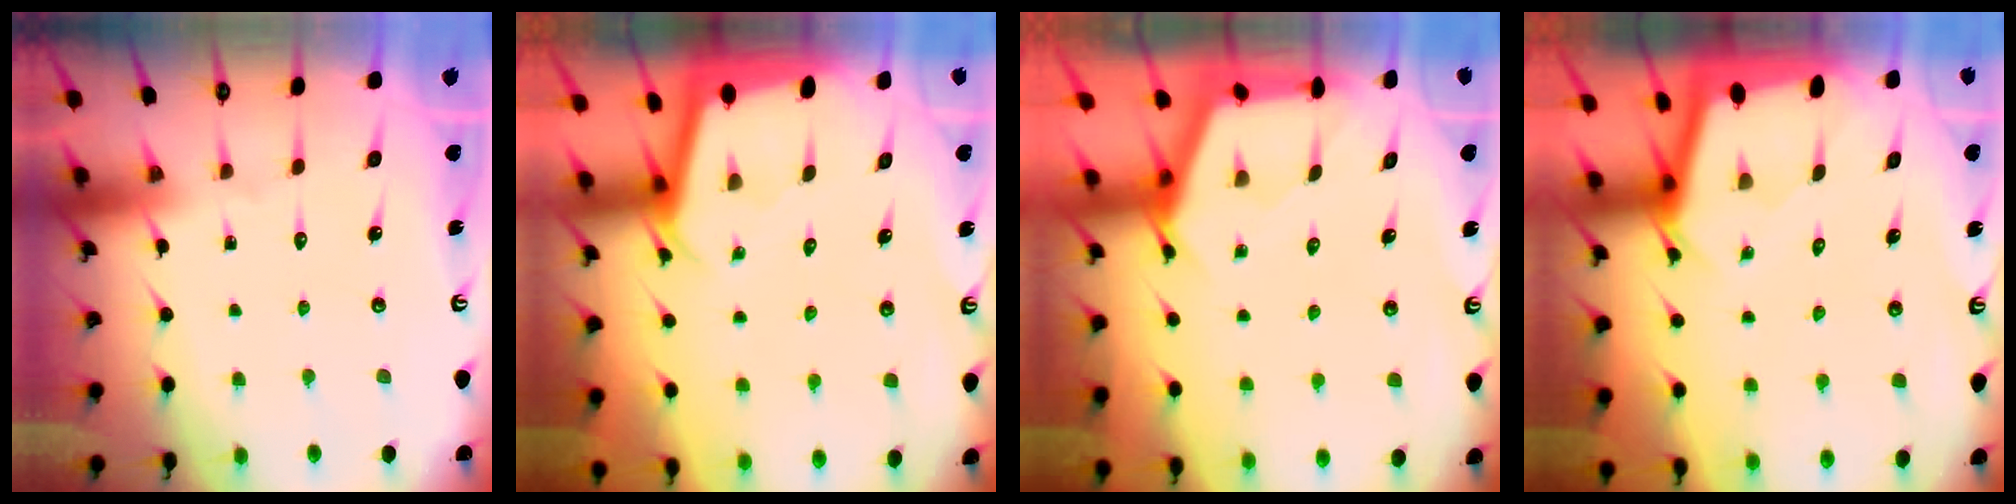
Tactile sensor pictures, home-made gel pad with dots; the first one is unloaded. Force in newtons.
{"total": 2.0, "press": 2.0, "slide": 0.1}
{"total": 2.7, "press": 2.7, "slide": 0.4}
{"total": 2.3, "press": 2.3, "slide": 0.2}